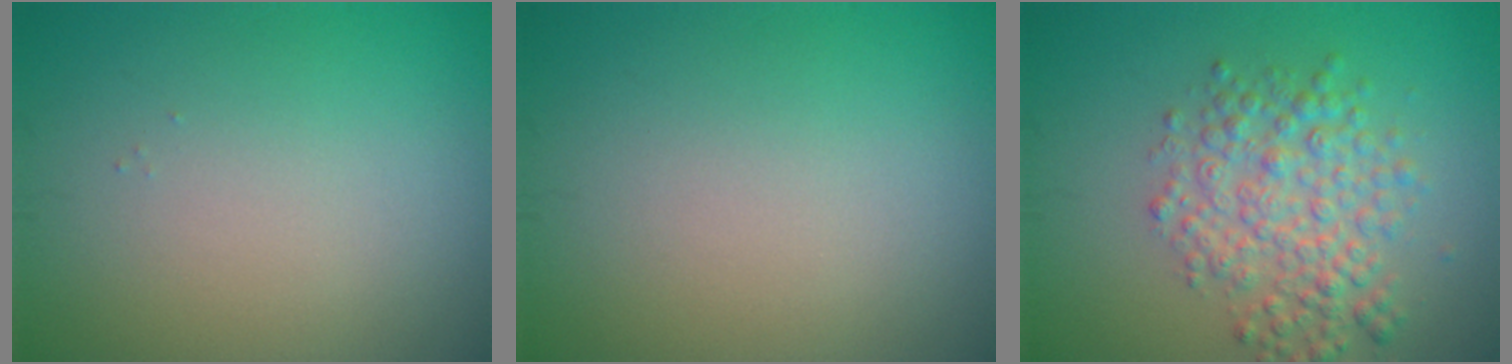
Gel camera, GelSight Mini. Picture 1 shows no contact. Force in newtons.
{"total": 0.0}
{"total": 4.7, "press": 4.7, "slide": 0.1}